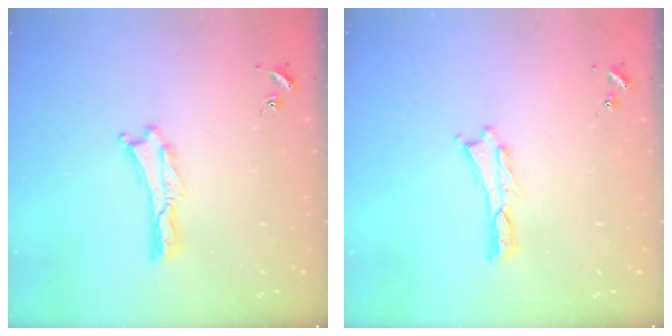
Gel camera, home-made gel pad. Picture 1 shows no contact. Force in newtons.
{"total": 0.0}